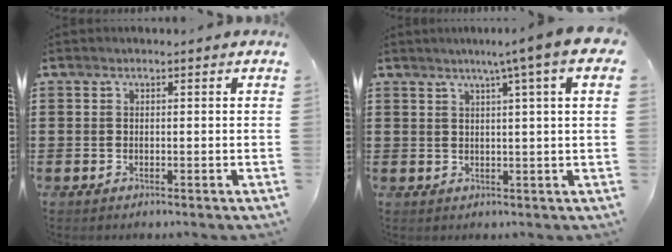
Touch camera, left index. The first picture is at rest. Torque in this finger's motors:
{"motor_torque": [2.14, 0.00, 0.98, 0.11]}